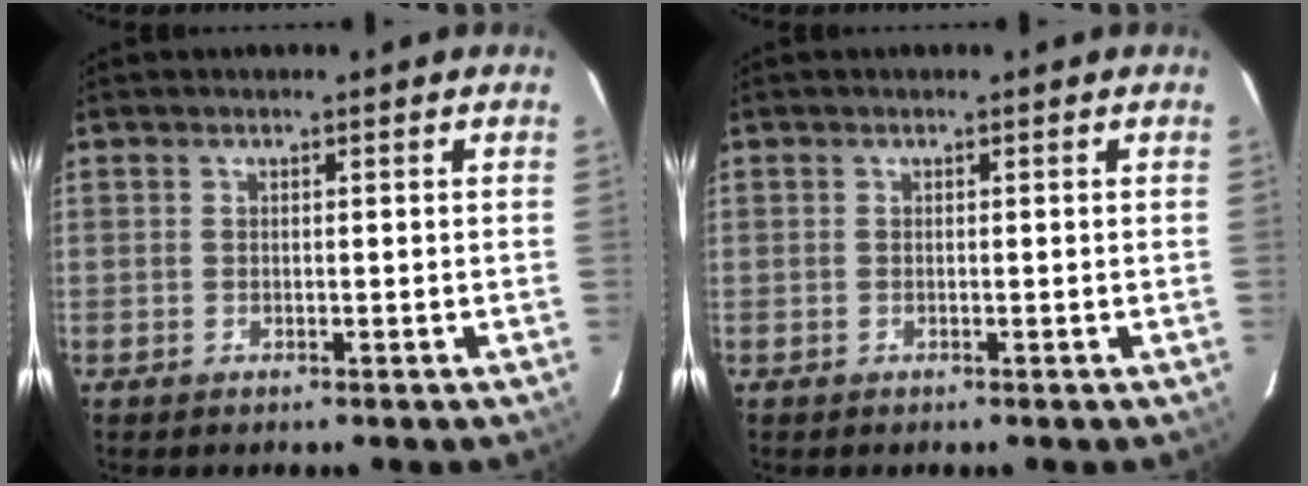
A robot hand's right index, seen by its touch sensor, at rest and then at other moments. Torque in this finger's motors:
{"motor_torque": [0.00, 0.00, 0.02, 0.00]}